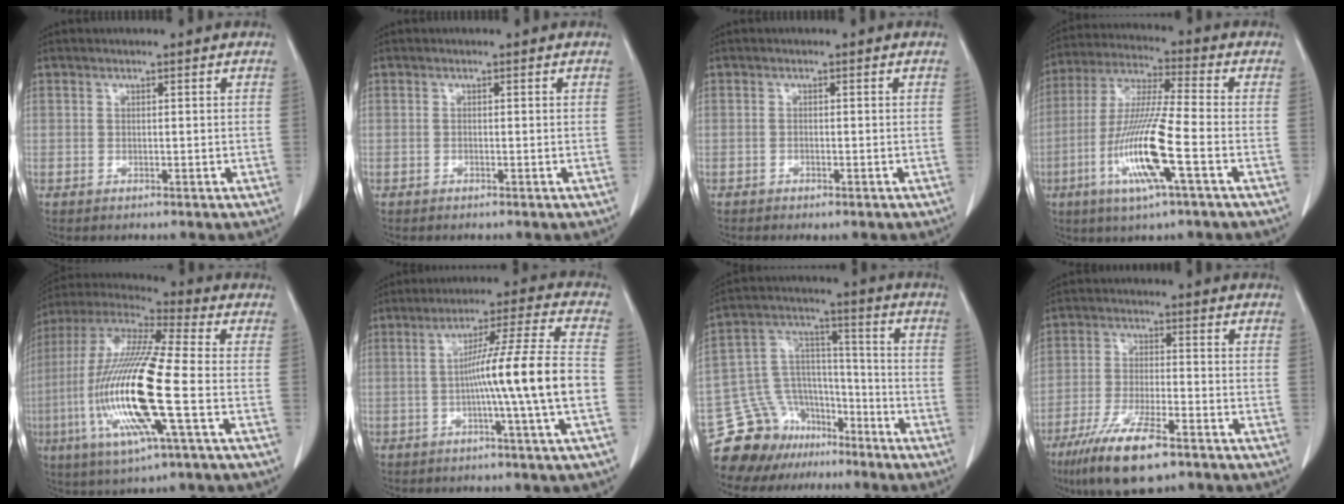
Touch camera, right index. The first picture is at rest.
{"total": 0.0}
{"total": 1.1, "force": [-0.8, 0.4, 0.7], "torque": [-0.010, -0.001, -0.010]}
{"total": 13.9, "force": [-4.7, 0.3, 13.1], "torque": [-0.268, -0.013, -0.094]}
{"total": 20.0, "force": [-4.3, 1.7, 19.5], "torque": [-0.416, -0.017, -0.085]}
{"total": 12.6, "force": [-2.3, -2.1, 12.3], "torque": [-0.199, 0.007, -0.039]}
{"total": 14.3, "force": [-11.5, 8.2, 2.4], "torque": [-0.051, 0.077, -0.196]}
{"total": 11.5, "force": [-7.6, 2.2, 8.4], "torque": [-0.157, -0.022, -0.131]}